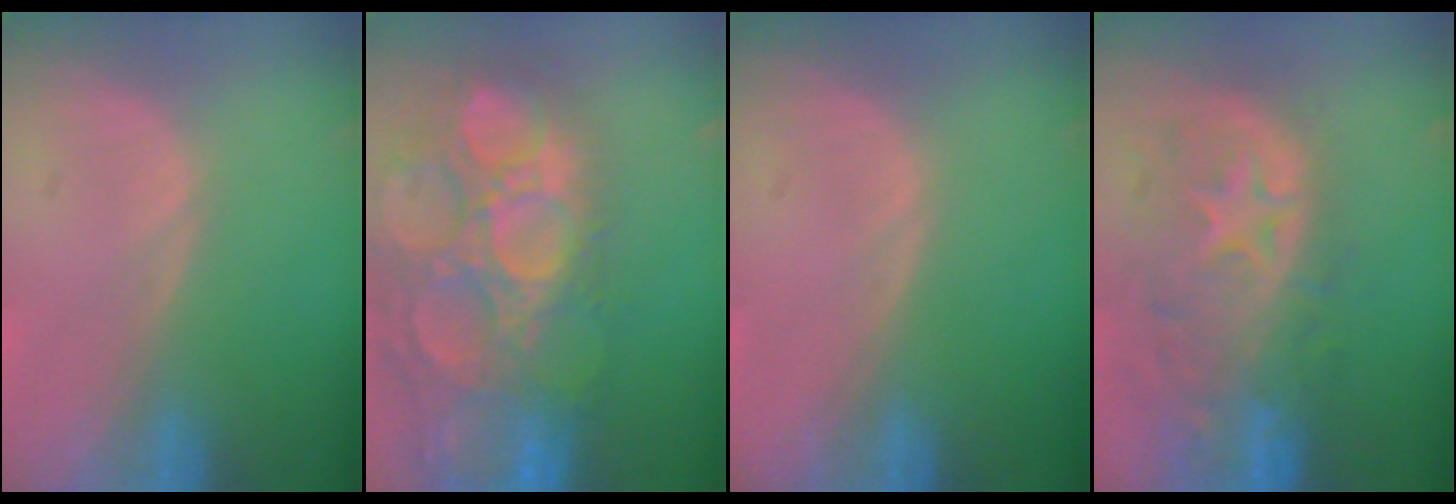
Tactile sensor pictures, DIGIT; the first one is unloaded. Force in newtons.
{"total": 15.7, "press": 12.9, "slide": 8.9}
{"total": 0.0}
{"total": 11.2, "press": 9.8, "slide": 5.3}